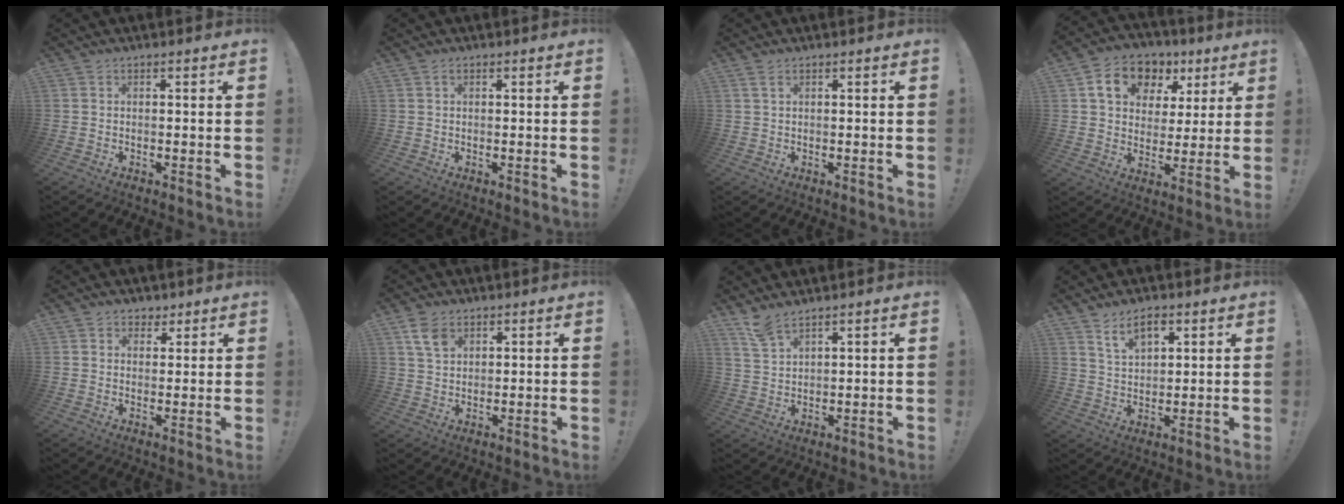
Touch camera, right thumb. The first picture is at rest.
{"total": 0.8, "force": [0.3, 0.6, 0.6], "torque": [-0.010, 0.002, 0.004]}
{"total": 1.8, "force": [0.9, 0.7, 1.4], "torque": [-0.036, 0.005, 0.018]}
{"total": 13.4, "force": [6.2, 10.0, 6.2], "torque": [-0.093, -0.020, 0.118]}
{"total": 3.8, "force": [2.3, 3.0, 0.7], "torque": [0.005, -0.013, 0.039]}
{"total": 6.3, "force": [3.3, 4.1, 3.5], "torque": [-0.059, -0.009, 0.065]}
{"total": 5.3, "force": [4.4, 1.1, 2.7], "torque": [-0.049, -0.023, 0.081]}
{"total": 7.8, "force": [4.9, 4.0, 4.7], "torque": [-0.087, -0.011, 0.090]}